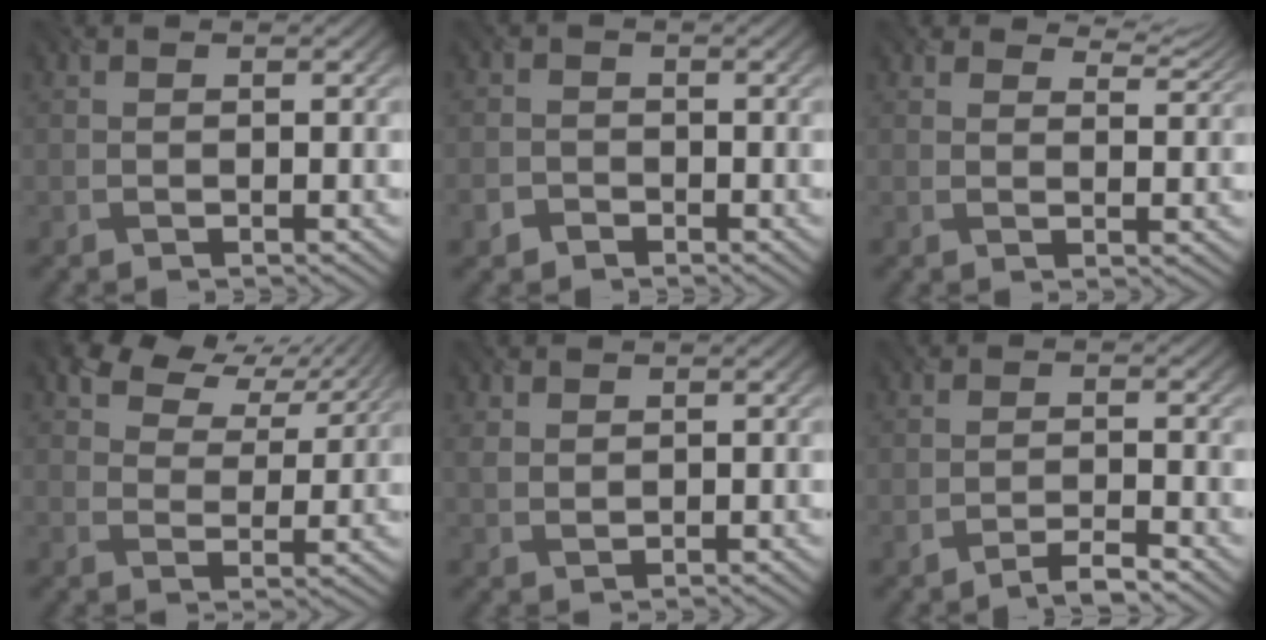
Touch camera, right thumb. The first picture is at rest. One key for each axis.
{"total": 1.9, "fx": -1.2, "fy": 1.5, "fz": 0.1, "tx": 0.002, "ty": -0.002, "tz": -0.036}
{"total": 3.9, "fx": 3.5, "fy": 1.2, "fz": 1.1, "tx": -0.025, "ty": -0.005, "tz": 0.049}
{"total": 6.8, "fx": 5.3, "fy": 3.4, "fz": 2.6, "tx": -0.053, "ty": 0.007, "tz": 0.091}
{"total": 1.8, "fx": 1.6, "fy": 0.8, "fz": 0.3, "tx": -0.020, "ty": -0.003, "tz": 0.031}
{"total": 2.0, "fx": -1.7, "fy": -0.1, "fz": 1.0, "tx": -0.018, "ty": 0.004, "tz": -0.038}